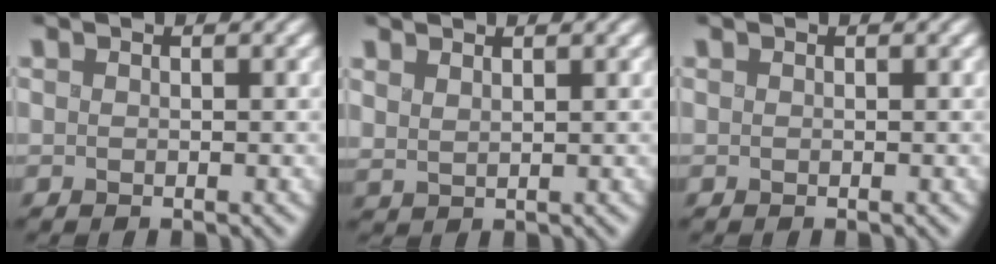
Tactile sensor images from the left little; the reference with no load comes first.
{"total": 1.3, "force": [1.2, 0.2, 0.4], "torque": [-0.015, 0.002, 0.031]}
{"total": 0.0}